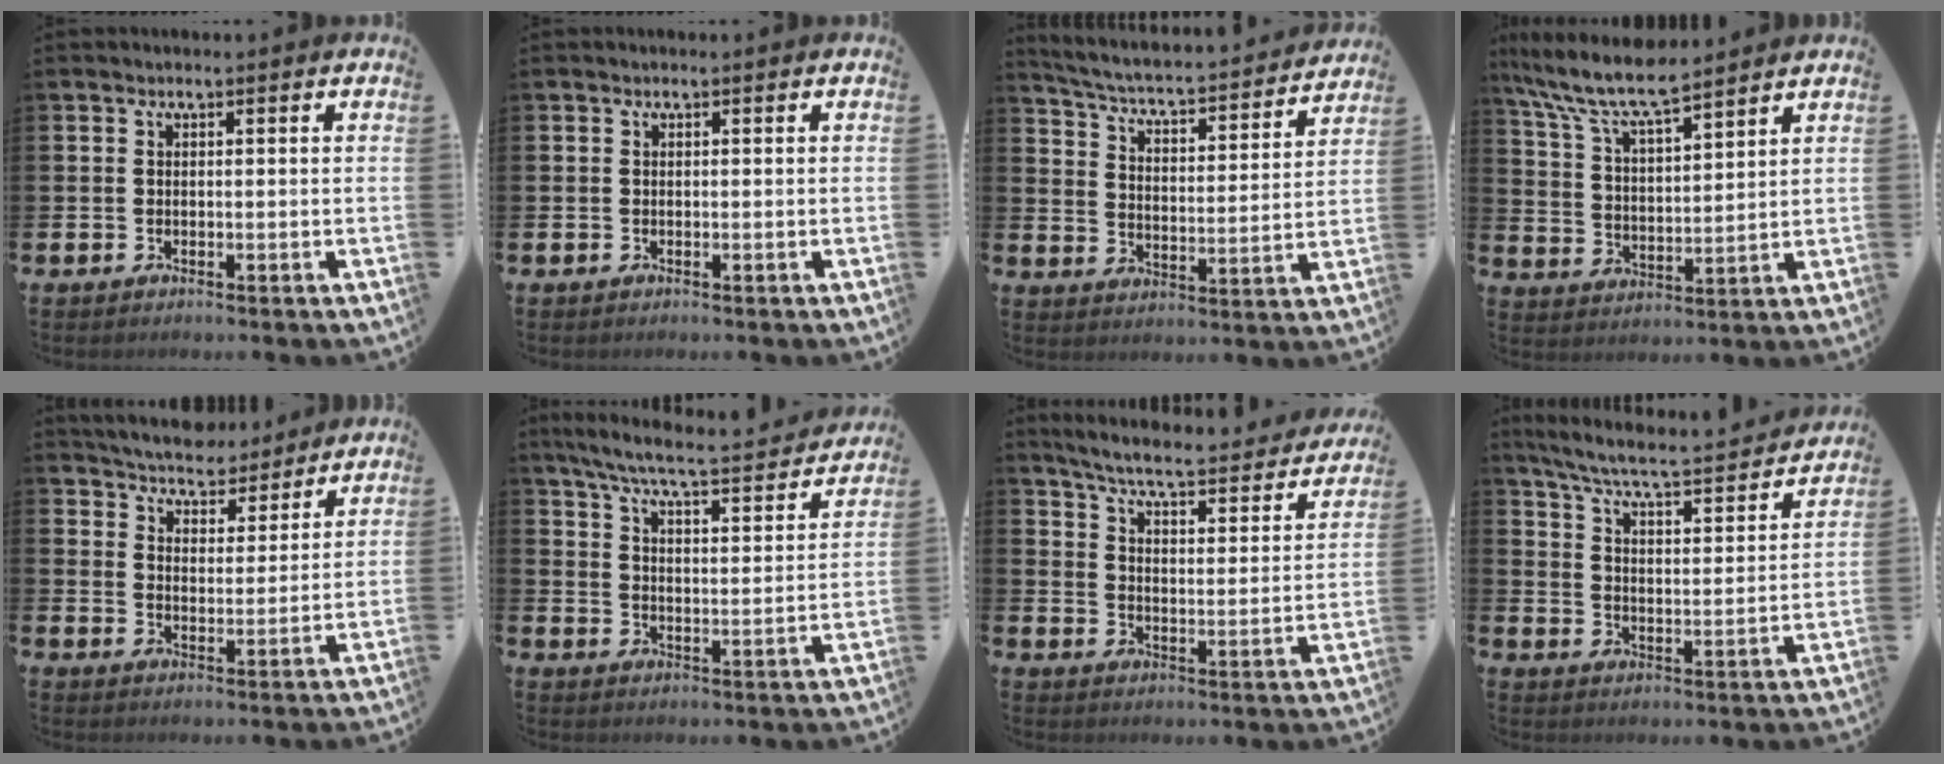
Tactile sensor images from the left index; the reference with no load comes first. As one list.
[{"total": 0.0}, {"total": 4.8, "force": [4.4, 0.6, 1.6], "torque": [-0.060, -0.044, 0.067]}, {"total": 9.0, "force": [8.0, 1.4, 3.8], "torque": [-0.107, -0.038, 0.142]}, {"total": 5.4, "force": [5.2, 1.2, 0.1], "torque": [-0.026, -0.042, 0.091]}, {"total": 6.8, "force": [6.0, 0.3, 3.1], "torque": [-0.087, -0.043, 0.098]}, {"total": 6.1, "force": [5.5, 0.6, 2.6], "torque": [-0.080, -0.043, 0.087]}, {"total": 6.3, "force": [5.8, 0.6, 2.6], "torque": [-0.081, -0.046, 0.092]}]